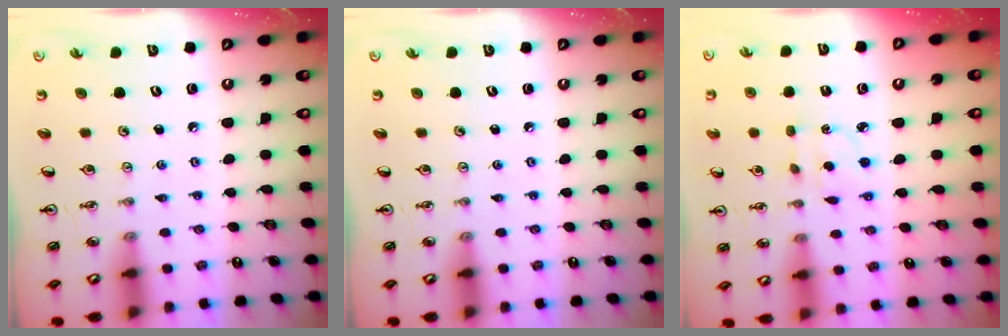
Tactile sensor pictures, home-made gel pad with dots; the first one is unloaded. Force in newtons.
{"total": 0.0}
{"total": 2.3, "press": 2.1, "slide": 0.8}